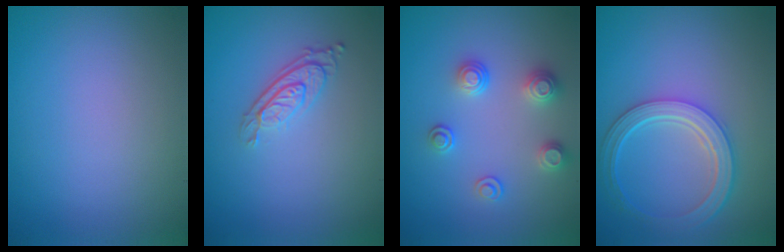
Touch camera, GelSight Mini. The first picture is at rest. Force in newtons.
{"total": 3.0, "press": 2.2, "slide": 2.0}
{"total": 2.6, "press": 2.6, "slide": 0.4}
{"total": 4.9, "press": 3.8, "slide": 3.0}